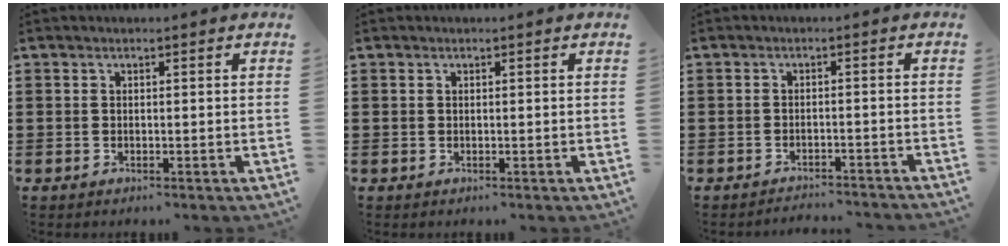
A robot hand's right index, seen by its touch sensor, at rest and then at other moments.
{"total": 0.0}
{"total": 2.5, "force": [-2.4, -0.2, 0.0], "torque": [-0.005, -0.002, -0.053]}